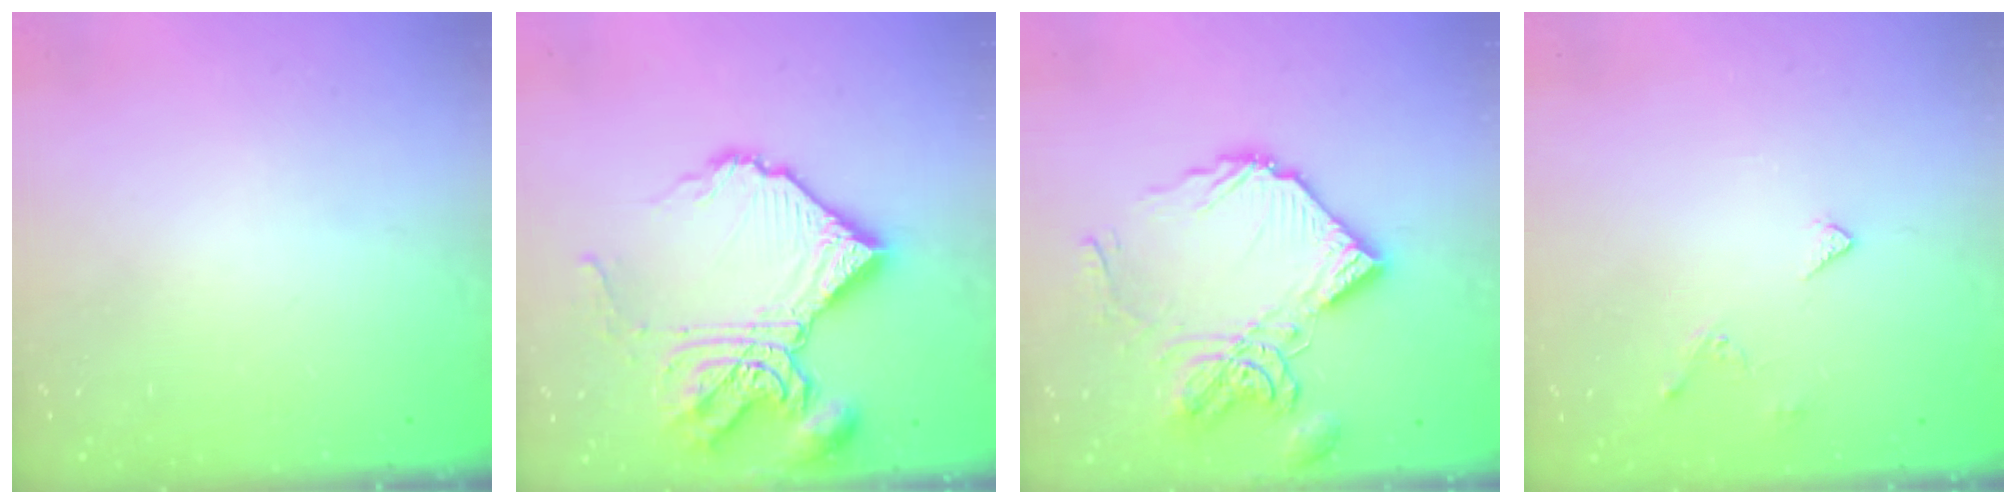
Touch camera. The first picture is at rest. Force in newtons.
{"total": 15.1, "press": 15.1, "slide": 1.4}
{"total": 15.1, "press": 15.0, "slide": 1.3}
{"total": 4.7, "press": 4.6, "slide": 0.8}